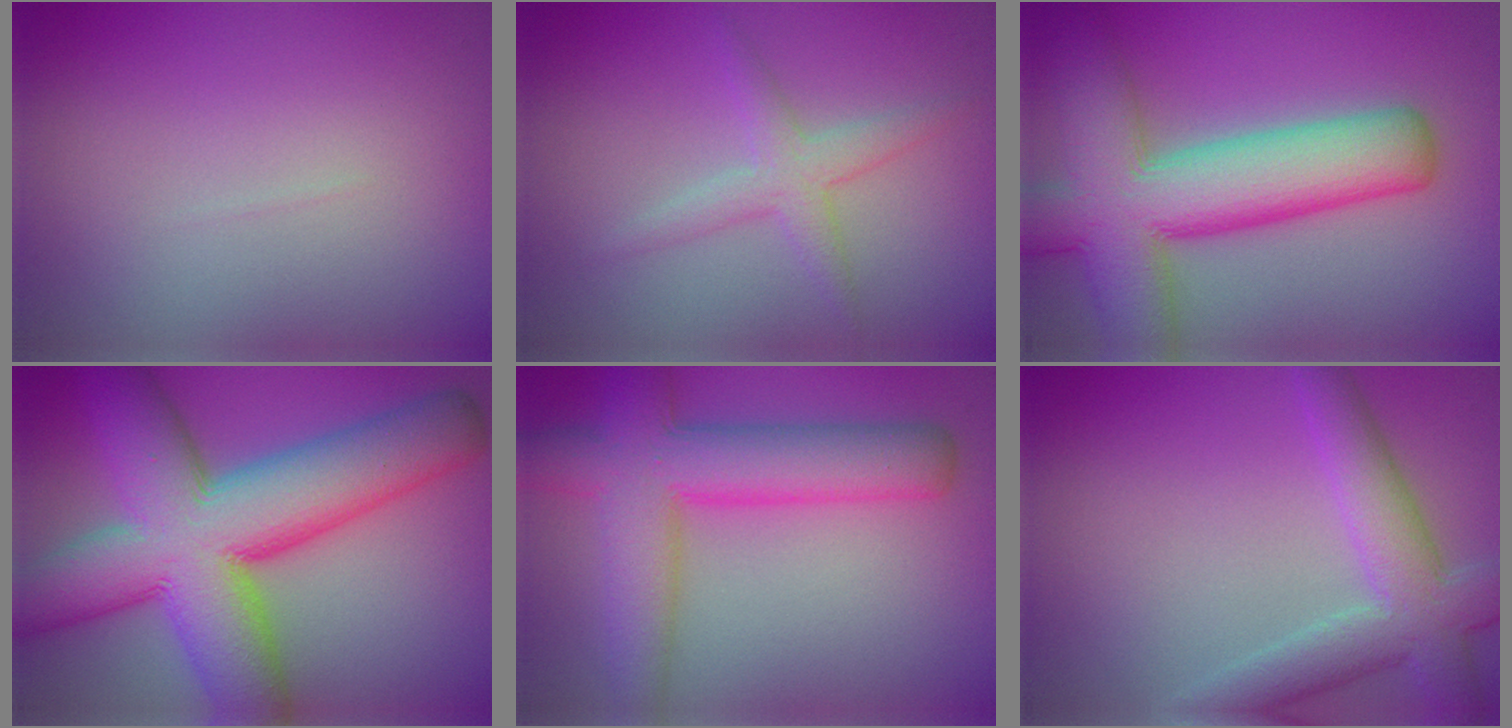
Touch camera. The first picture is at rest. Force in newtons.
{"total": 2.4, "press": 2.4, "slide": 0.1}
{"total": 11.5, "press": 11.5, "slide": 0.5}
{"total": 14.8, "press": 14.8, "slide": 0.5}
{"total": 8.1, "press": 8.1, "slide": 0.3}
{"total": 5.6, "press": 5.6, "slide": 0.6}